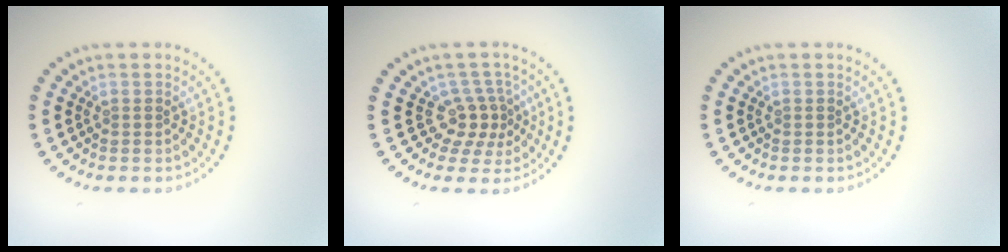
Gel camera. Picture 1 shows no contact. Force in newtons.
{"total": 2.9, "press": 2.1, "slide": 2.0}
{"total": 0.0}